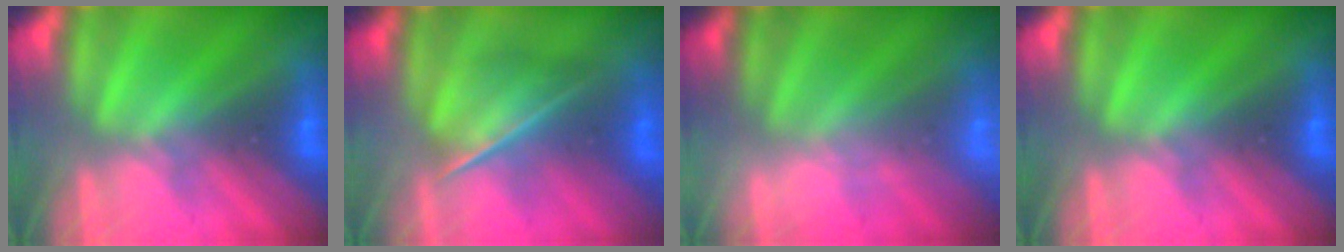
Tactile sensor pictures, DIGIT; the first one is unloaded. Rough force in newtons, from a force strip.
{"total": 2.7}
{"total": 2.0}
{"total": 0.0}